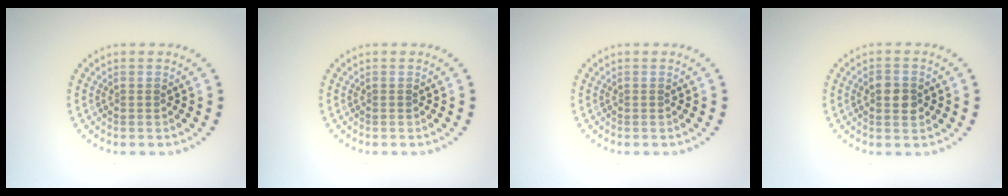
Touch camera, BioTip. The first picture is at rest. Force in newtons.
{"total": 0.0}
{"total": 0.0}
{"total": 2.0, "press": 2.0, "slide": 0.1}